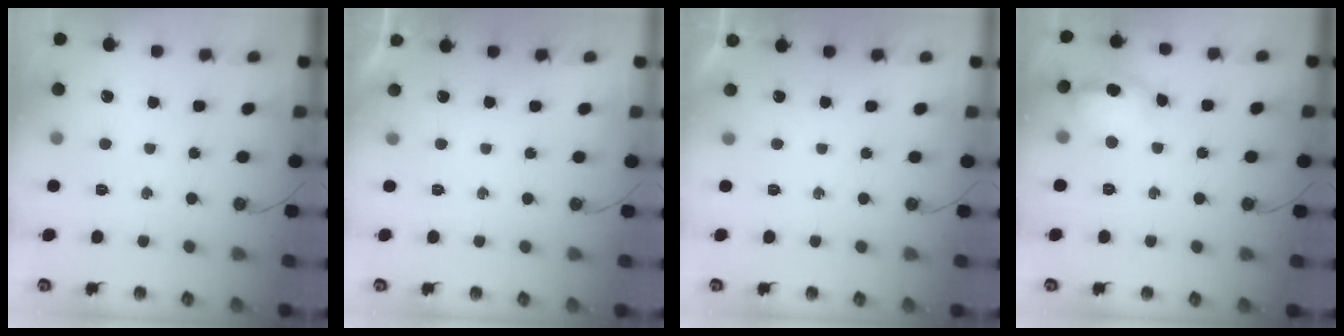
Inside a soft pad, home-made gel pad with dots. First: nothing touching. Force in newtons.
{"total": 0.0}
{"total": 0.0}
{"total": 13.3, "press": 13.2, "slide": 1.8}